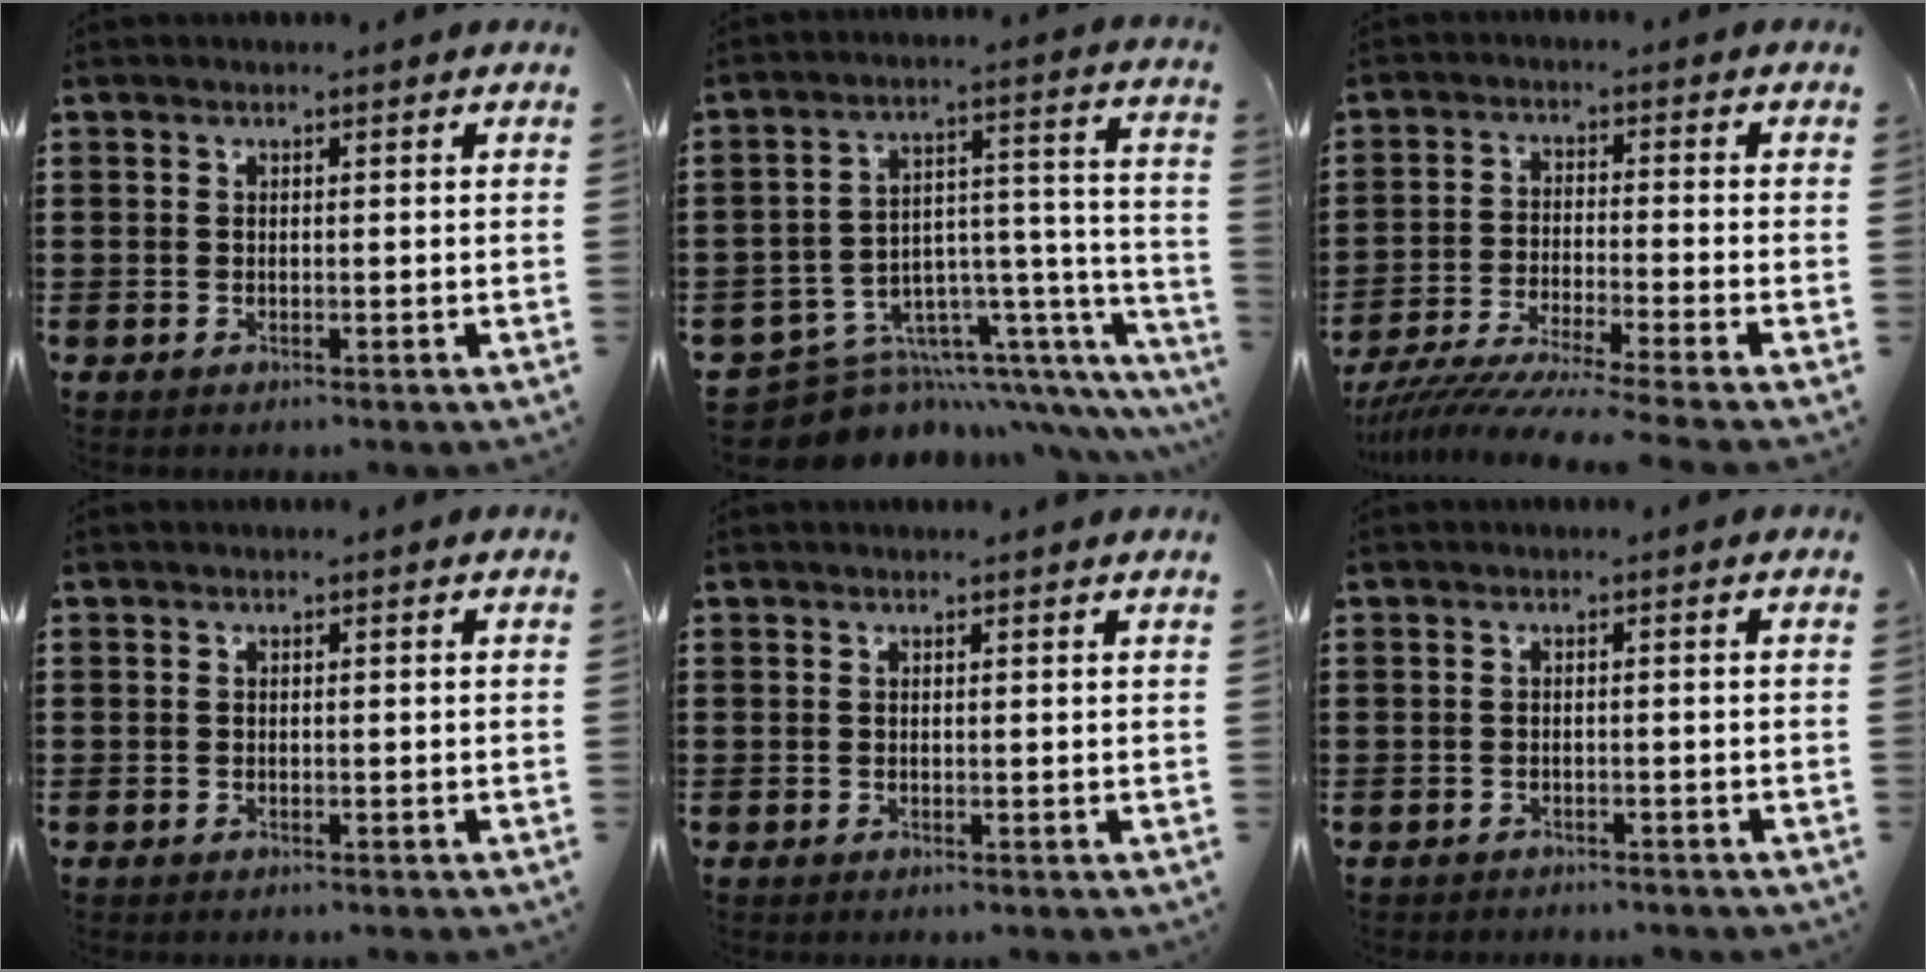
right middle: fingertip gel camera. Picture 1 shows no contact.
{"total": 7.9, "force": [-5.8, 4.7, 2.5], "torque": [-0.051, -0.018, -0.095]}
{"total": 6.1, "force": [-5.6, -0.8, 2.2], "torque": [-0.055, -0.026, -0.115]}
{"total": 0.0}
{"total": 0.0}
{"total": 0.9, "force": [-0.9, 0.1, 0.0], "torque": [-0.003, -0.001, -0.020]}